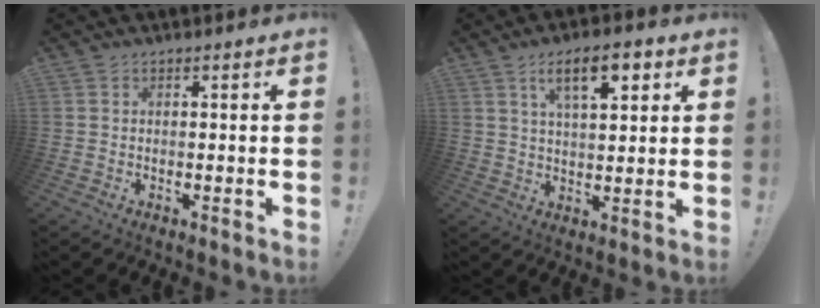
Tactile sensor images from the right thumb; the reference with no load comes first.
{"total": 10.9, "force": [5.1, 4.2, 8.7], "torque": [-0.125, -0.013, 0.083]}